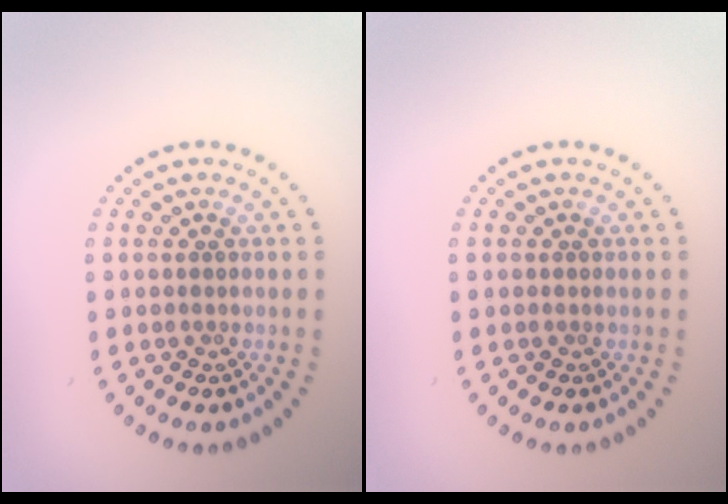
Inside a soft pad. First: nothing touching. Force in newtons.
{"total": 0.0}